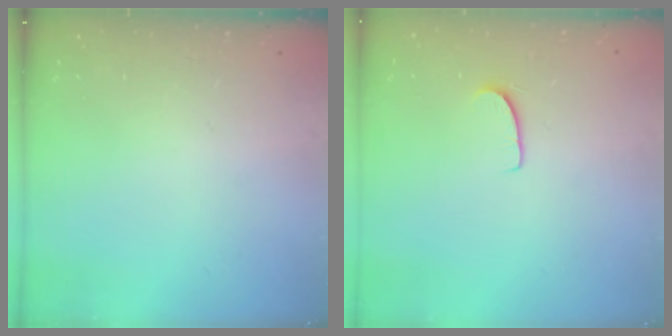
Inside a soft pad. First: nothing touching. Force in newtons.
{"total": 5.7, "press": 5.7, "slide": 0.3}